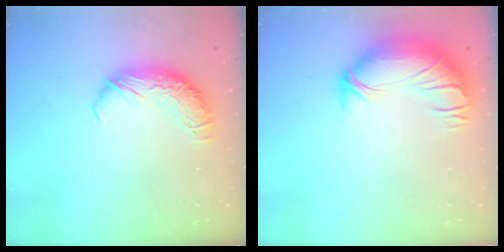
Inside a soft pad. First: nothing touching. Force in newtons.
{"total": 3.8, "press": 2.1, "slide": 3.1}